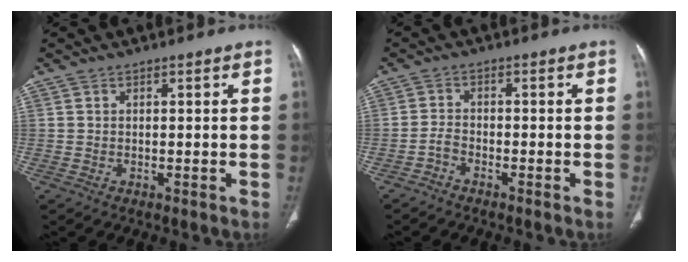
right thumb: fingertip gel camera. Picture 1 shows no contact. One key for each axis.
{"total": 1.8, "fx": -1.5, "fy": 0.8, "fz": 0.7, "tx": -0.014, "ty": 0.014, "tz": -0.030}